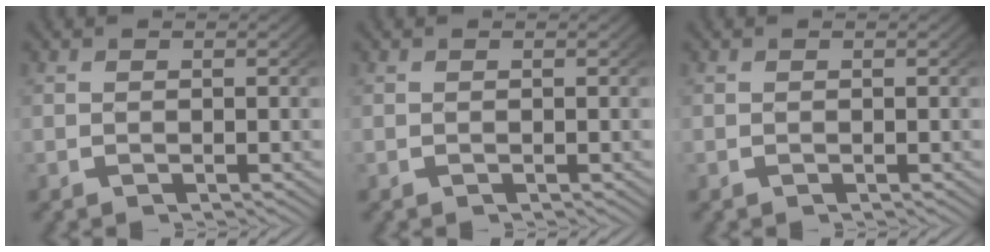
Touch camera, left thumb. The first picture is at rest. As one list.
[{"total": 0.0}, {"total": 0.0}]